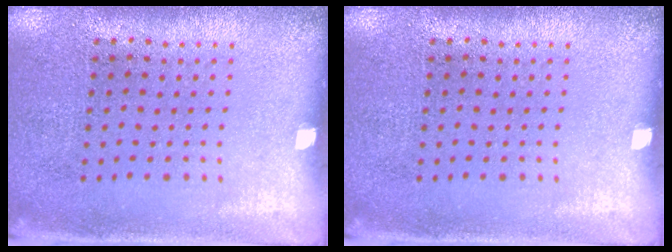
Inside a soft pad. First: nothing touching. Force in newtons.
{"total": 0.0}